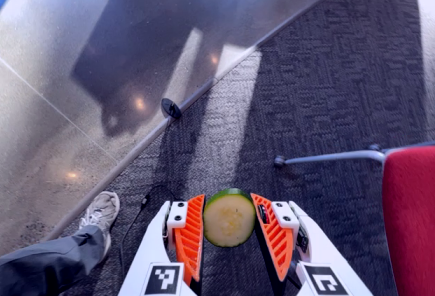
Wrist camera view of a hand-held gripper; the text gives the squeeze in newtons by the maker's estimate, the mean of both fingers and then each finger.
{"total": 10.5, "left": 10.8, "right": 10.2}